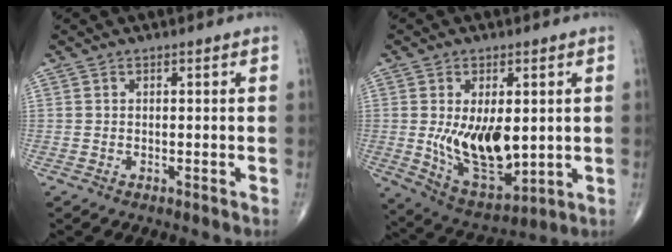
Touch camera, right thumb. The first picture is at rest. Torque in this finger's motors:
{"motor_torque": [0.34, 0.35, 1.09, 0.44, 0.13]}